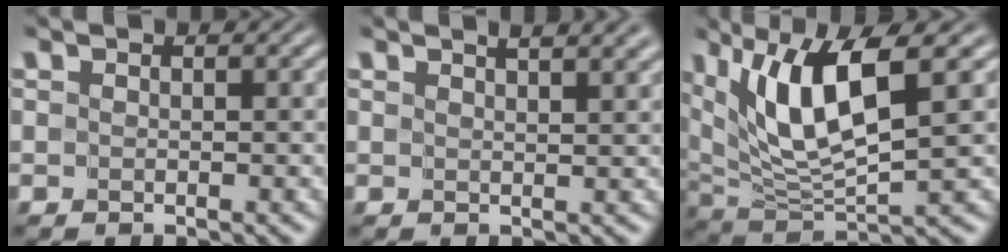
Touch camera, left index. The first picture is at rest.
{"total": 5.4, "force": [3.8, 2.1, 3.3], "torque": [-0.012, 0.028, 0.025]}
{"total": 8.5, "force": [3.3, 2.4, 7.4], "torque": [-0.146, -0.008, 0.064]}